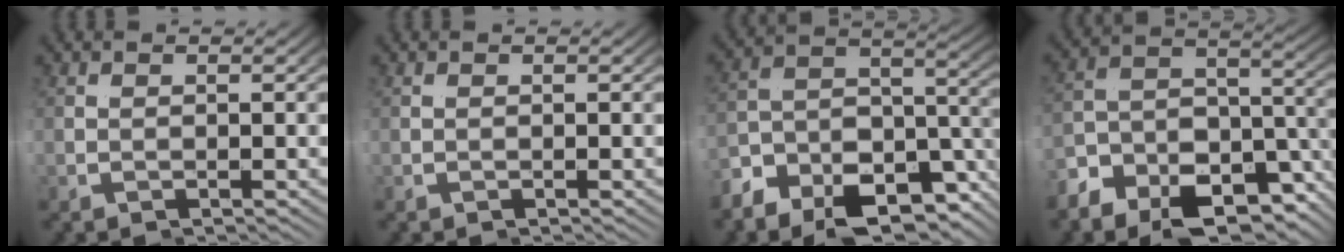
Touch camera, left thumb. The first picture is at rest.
{"total": 0.0}
{"total": 5.4, "force": [-3.8, 1.1, 3.6], "torque": [-0.069, 0.023, -0.082]}
{"total": 5.8, "force": [-3.9, 1.8, 3.9], "torque": [-0.069, 0.018, -0.084]}